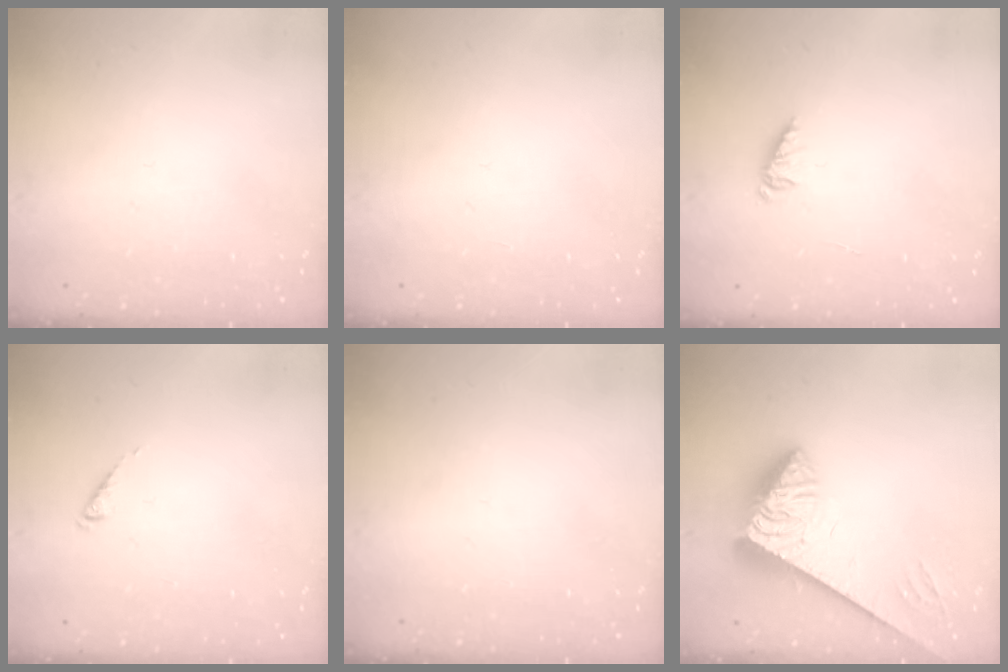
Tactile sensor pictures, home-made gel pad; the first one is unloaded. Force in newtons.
{"total": 0.0}
{"total": 1.7, "press": 1.7, "slide": 0.2}
{"total": 0.6, "press": 0.6, "slide": 0.1}
{"total": 0.0}
{"total": 4.7, "press": 4.7, "slide": 0.6}